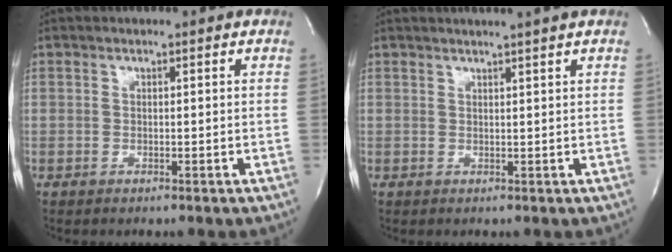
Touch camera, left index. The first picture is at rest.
{"total": 2.6, "force": [2.1, -0.9, 1.1], "torque": [-0.015, -0.003, 0.028]}